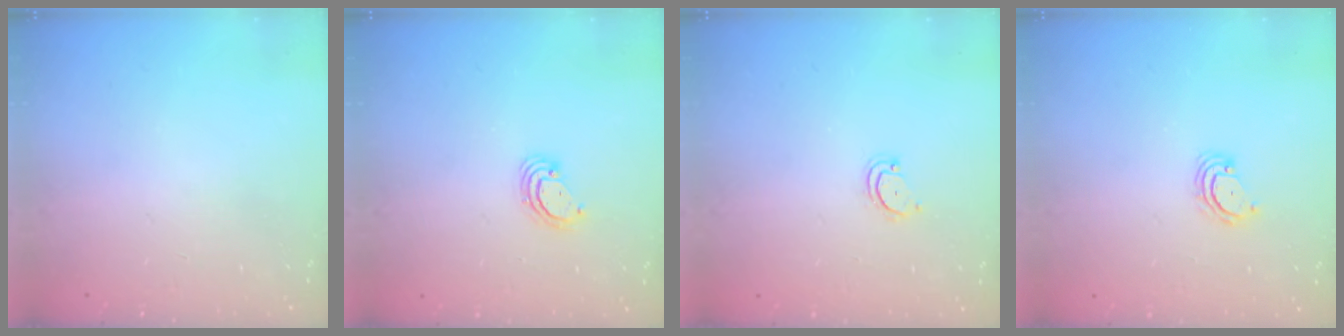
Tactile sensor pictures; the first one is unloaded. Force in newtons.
{"total": 3.3, "press": 3.3, "slide": 0.2}
{"total": 2.8, "press": 2.8, "slide": 0.3}
{"total": 3.8, "press": 3.8, "slide": 0.5}